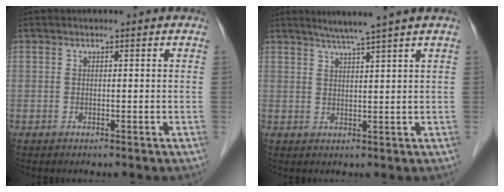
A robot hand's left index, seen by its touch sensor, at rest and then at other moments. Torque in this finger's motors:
{"motor_torque": [0.07, -0.09, 0.02, 0.05]}